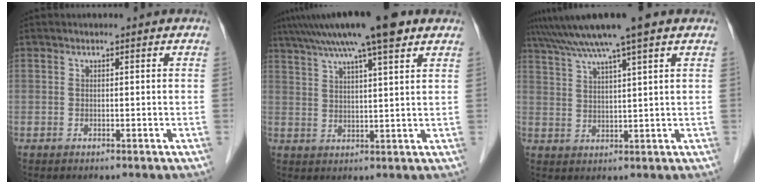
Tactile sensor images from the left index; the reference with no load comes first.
{"total": 14.2, "force": [10.4, 0.8, 9.7], "torque": [-0.167, 0.040, 0.156]}
{"total": 7.1, "force": [5.1, -1.0, 4.8], "torque": [-0.087, 0.033, 0.086]}